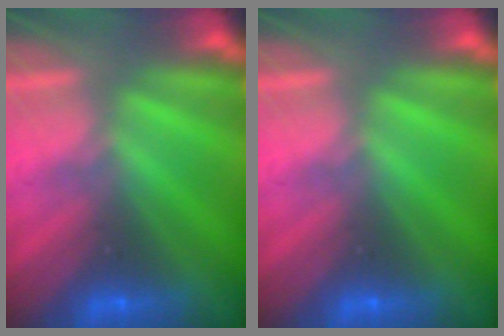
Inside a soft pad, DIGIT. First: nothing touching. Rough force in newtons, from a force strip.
{"total": 0.0}